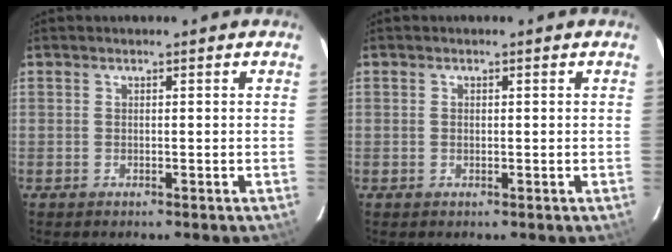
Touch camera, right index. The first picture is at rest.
{"total": 0.5, "force": [0.0, 0.4, 0.3], "torque": [-0.005, 0.002, 0.001]}